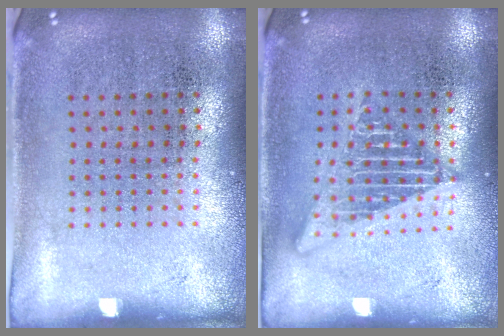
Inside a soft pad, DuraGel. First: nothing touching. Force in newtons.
{"total": 2.3, "press": 2.3, "slide": 0.1}